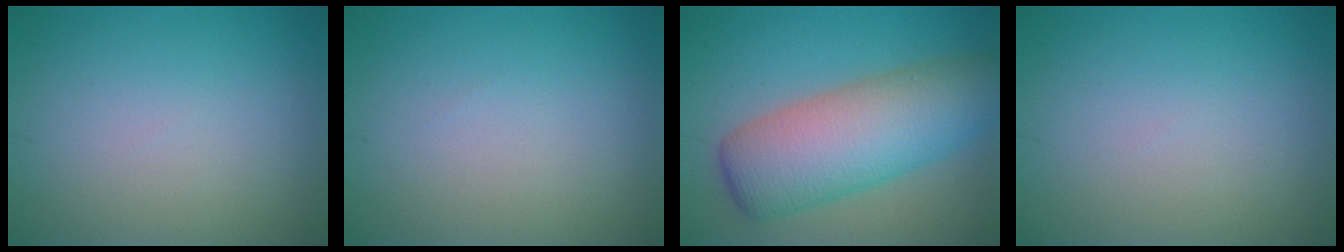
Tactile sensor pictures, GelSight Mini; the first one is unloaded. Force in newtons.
{"total": 0.0}
{"total": 9.5, "press": 9.5, "slide": 0.2}
{"total": 0.0}